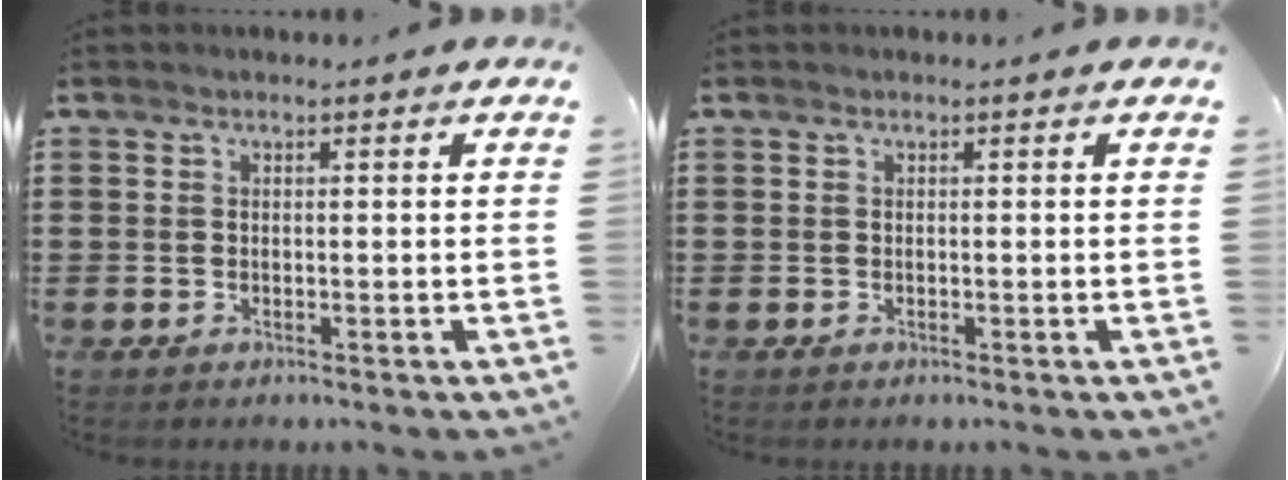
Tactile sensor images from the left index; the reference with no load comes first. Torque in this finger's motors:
{"motor_torque": [0.00, 0.00, 0.00, 0.00]}